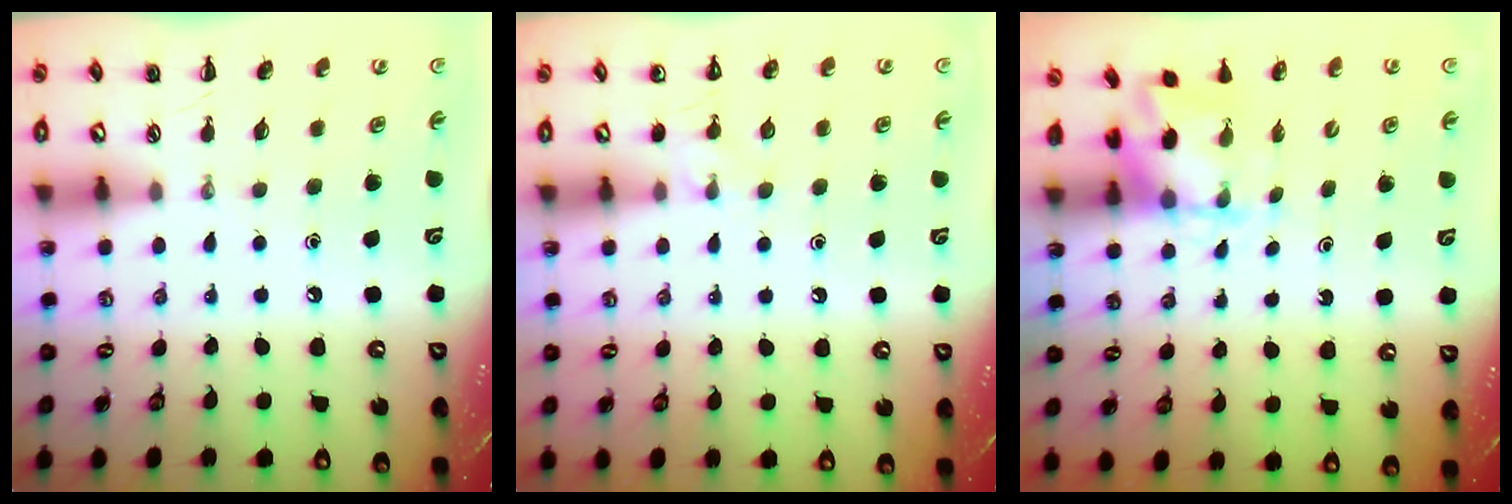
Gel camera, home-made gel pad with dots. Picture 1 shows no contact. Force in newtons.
{"total": 6.0, "press": 5.7, "slide": 1.8}
{"total": 2.7, "press": 2.5, "slide": 0.9}